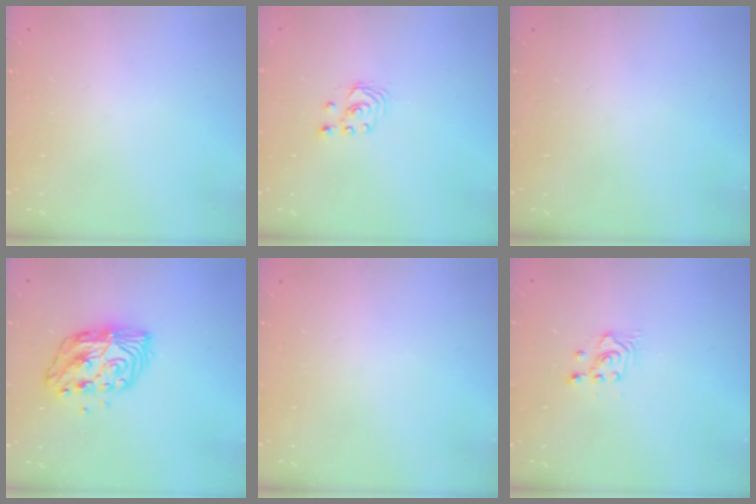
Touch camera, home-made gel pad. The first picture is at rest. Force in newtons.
{"total": 2.1, "press": 2.1, "slide": 0.3}
{"total": 0.0}
{"total": 11.3, "press": 11.3, "slide": 0.7}
{"total": 0.0}
{"total": 2.7, "press": 2.7, "slide": 0.3}